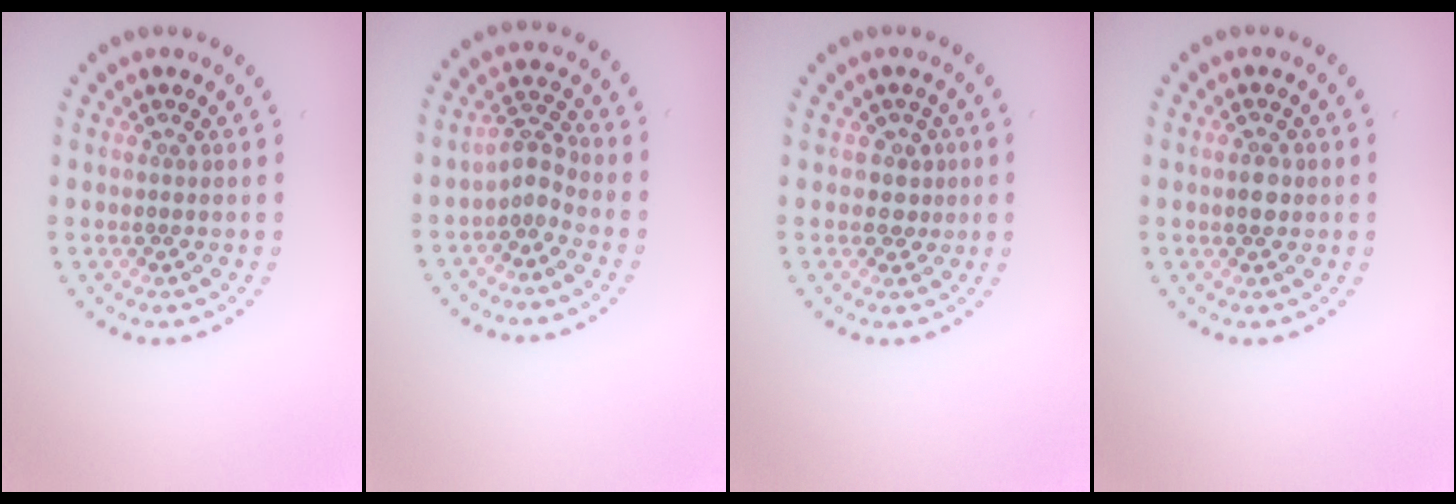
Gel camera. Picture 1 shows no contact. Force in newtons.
{"total": 2.1, "press": 1.5, "slide": 1.5}
{"total": 1.8, "press": 1.3, "slide": 1.3}
{"total": 1.5, "press": 1.5, "slide": 0.3}